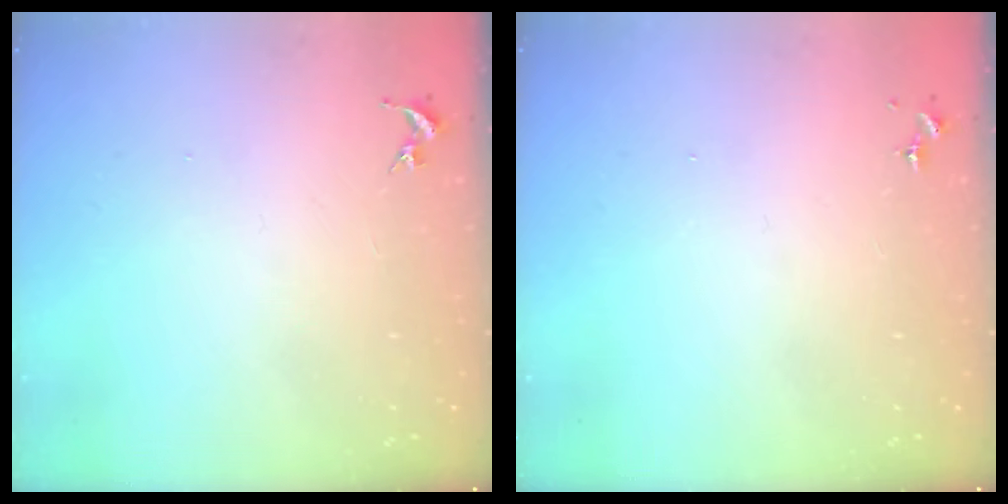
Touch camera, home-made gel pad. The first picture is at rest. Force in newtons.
{"total": 0.0}